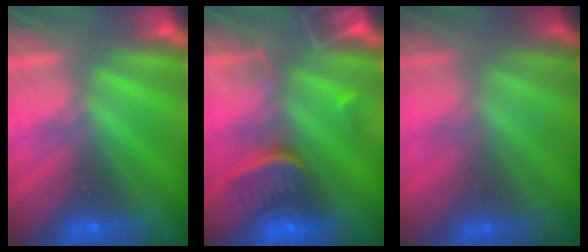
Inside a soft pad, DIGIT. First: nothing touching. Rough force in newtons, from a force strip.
{"total": 8.3}
{"total": 1.7}